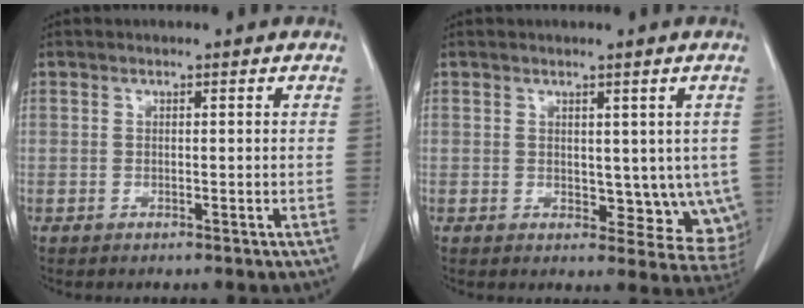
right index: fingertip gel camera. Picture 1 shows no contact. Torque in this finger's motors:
{"motor_torque": [-0.08, 0.22, 0.04, -0.01]}